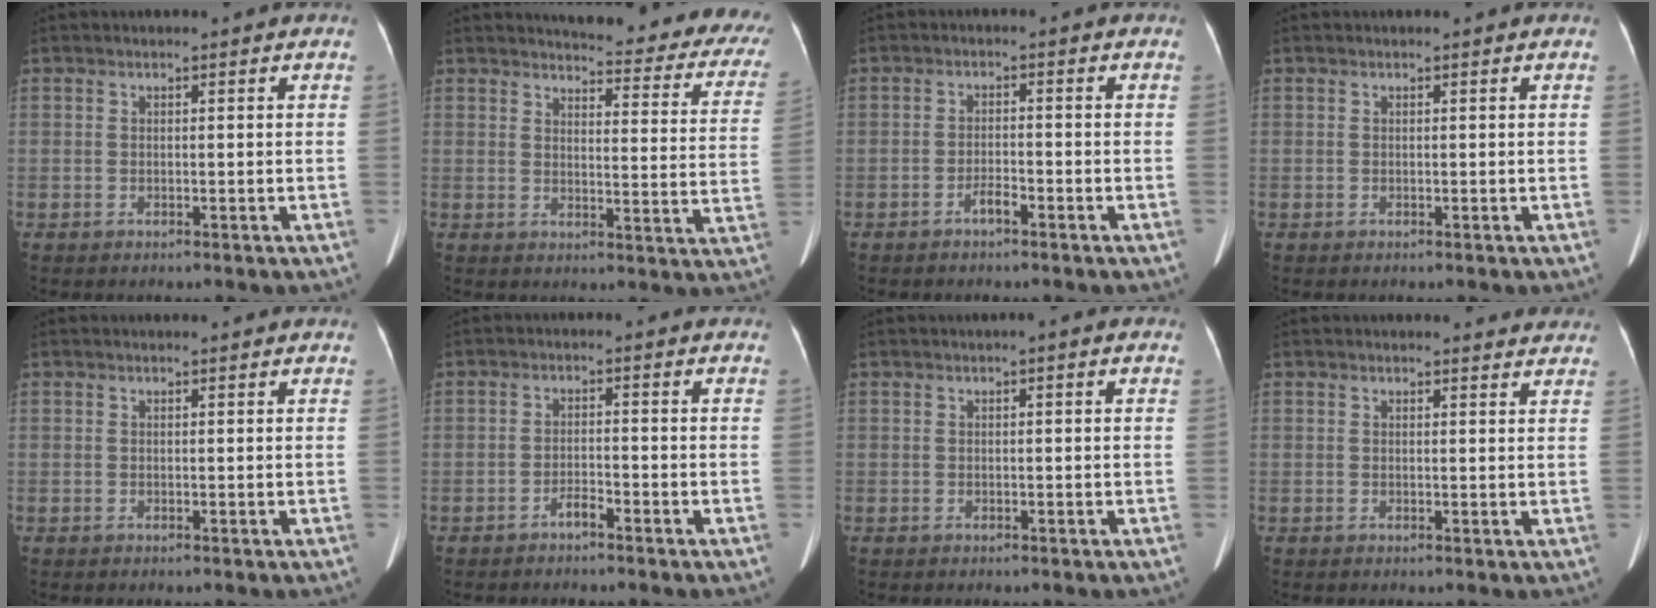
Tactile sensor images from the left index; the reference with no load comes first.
{"total": 21.4, "force": [19.5, 3.8, 7.8], "torque": [-0.073, -0.087, 0.198]}
{"total": 2.0, "force": [-1.6, 0.4, 1.2], "torque": [-0.024, 0.000, -0.026]}
{"total": 0.0}
{"total": 1.4, "force": [1.3, 0.0, 0.4], "torque": [-0.009, 0.013, 0.018]}
{"total": 1.9, "force": [-1.7, 0.2, 0.9], "torque": [-0.019, 0.000, -0.028]}
{"total": 0.6, "force": [0.0, 0.1, 0.6], "torque": [-0.012, 0.001, -0.002]}
{"total": 4.3, "force": [4.2, 1.0, 0.5], "torque": [0.002, -0.004, 0.032]}